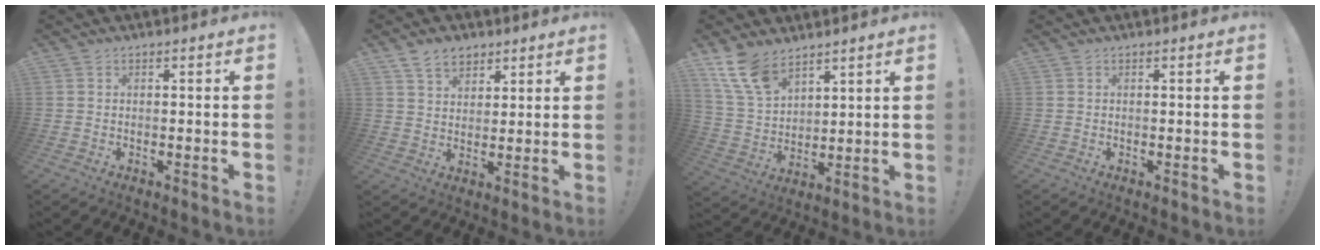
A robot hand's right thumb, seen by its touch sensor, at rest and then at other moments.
{"total": 7.6, "force": [4.9, 4.9, 3.0], "torque": [-0.052, -0.018, 0.095]}
{"total": 11.9, "force": [8.3, 6.2, 5.8], "torque": [-0.121, -0.041, 0.165]}
{"total": 0.0}